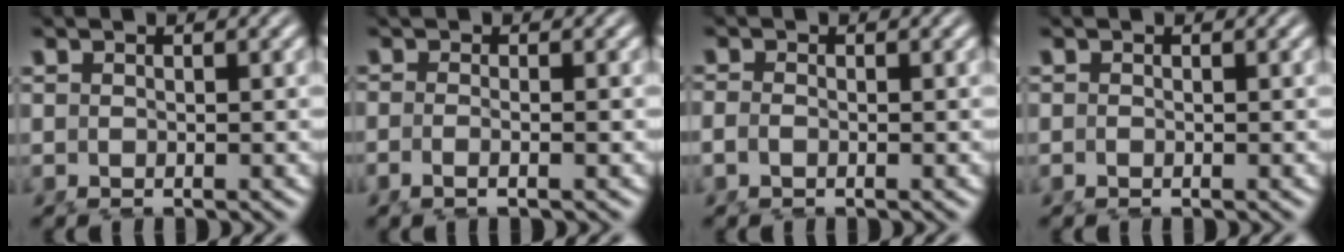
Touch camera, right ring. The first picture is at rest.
{"total": 2.1, "force": [-1.2, 0.4, 1.7], "torque": [-0.040, 0.003, -0.027]}
{"total": 1.5, "force": [-0.8, 0.9, 0.8], "torque": [-0.025, -0.002, -0.018]}
{"total": 0.9, "force": [-0.4, 0.8, 0.3], "torque": [-0.013, -0.003, -0.010]}